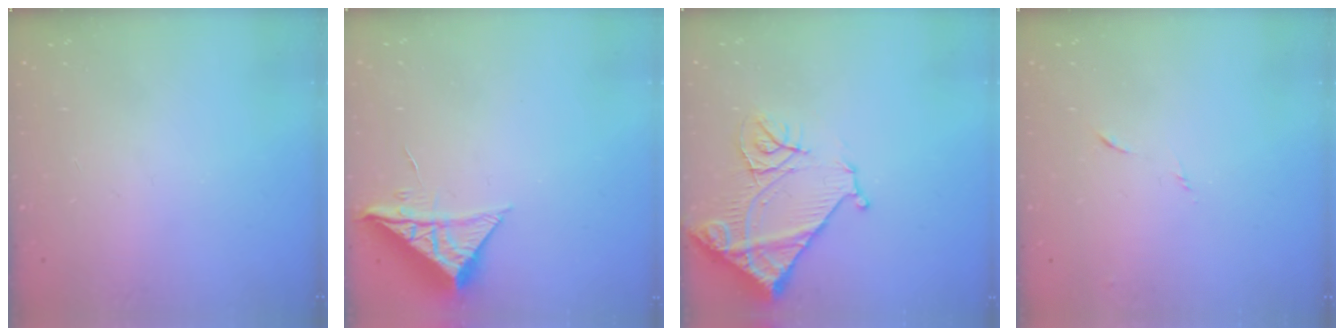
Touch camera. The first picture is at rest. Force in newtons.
{"total": 8.6, "press": 8.6, "slide": 0.2}
{"total": 14.4, "press": 14.3, "slide": 1.7}
{"total": 5.9, "press": 5.9, "slide": 0.6}